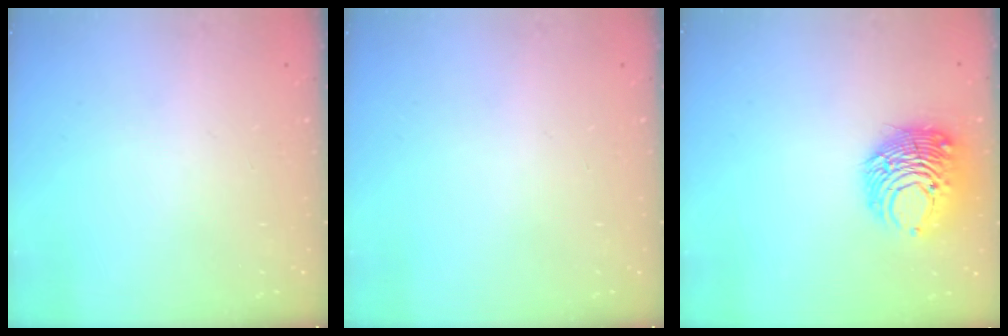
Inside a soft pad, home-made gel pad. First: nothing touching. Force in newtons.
{"total": 0.0}
{"total": 11.2, "press": 11.1, "slide": 0.6}